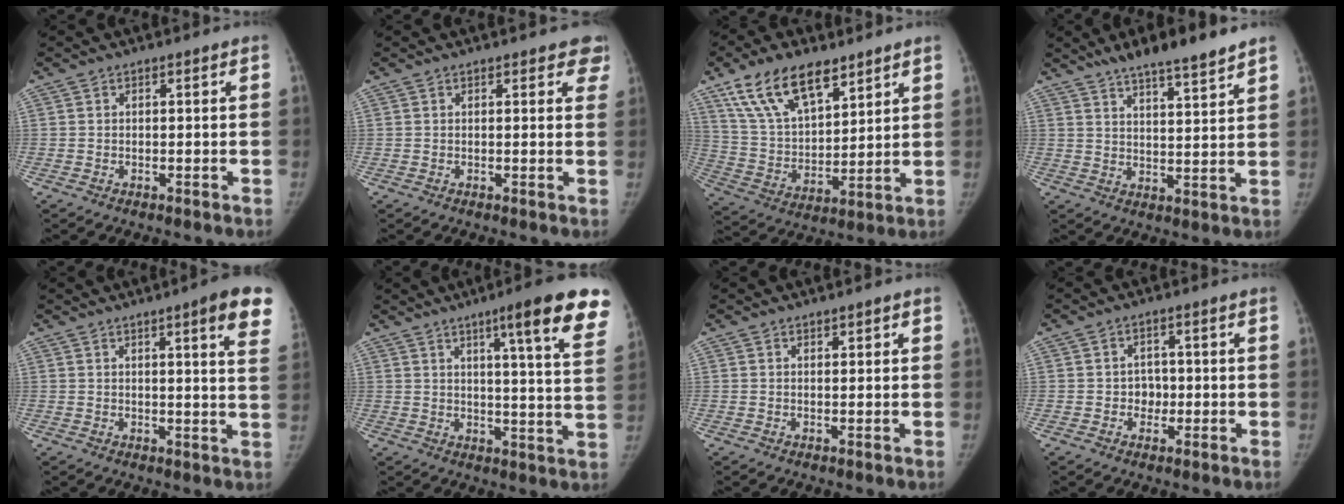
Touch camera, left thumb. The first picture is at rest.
{"total": 4.0, "force": [3.0, 1.9, 1.9], "torque": [0.014, -0.009, 0.020]}
{"total": 17.1, "force": [11.0, 8.1, 10.3], "torque": [-0.151, -0.041, 0.210]}
{"total": 11.2, "force": [8.6, 1.6, 6.9], "torque": [-0.095, -0.035, 0.139]}
{"total": 10.9, "force": [6.4, 1.2, 8.8], "torque": [-0.093, -0.025, 0.063]}
{"total": 16.9, "force": [10.2, 1.8, 13.4], "torque": [-0.152, -0.044, 0.119]}
{"total": 1.2, "force": [0.8, 0.6, 0.8], "torque": [-0.003, -0.002, 0.009]}
{"total": 3.3, "force": [-0.4, 2.9, 1.4], "torque": [0.004, 0.008, -0.010]}